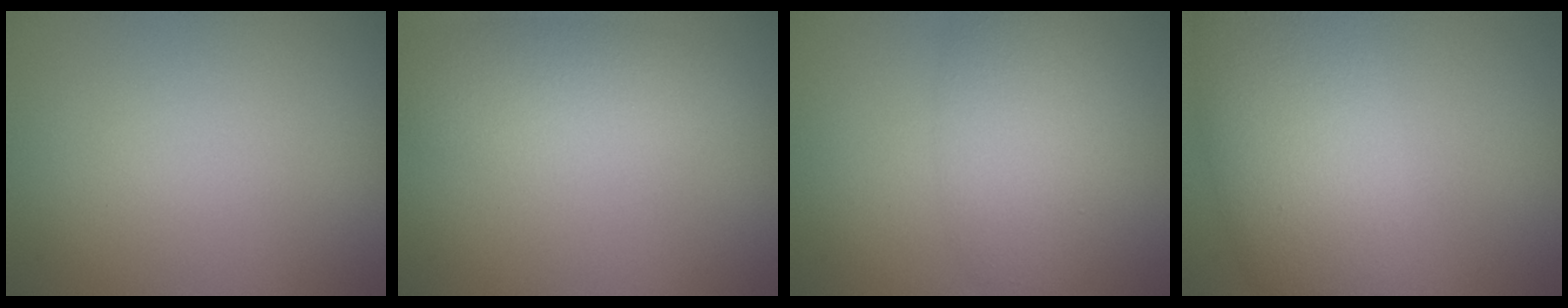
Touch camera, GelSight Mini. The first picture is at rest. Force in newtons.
{"total": 4.0, "press": 4.0, "slide": 0.3}
{"total": 5.0, "press": 5.0, "slide": 0.3}
{"total": 7.6, "press": 7.6, "slide": 0.1}